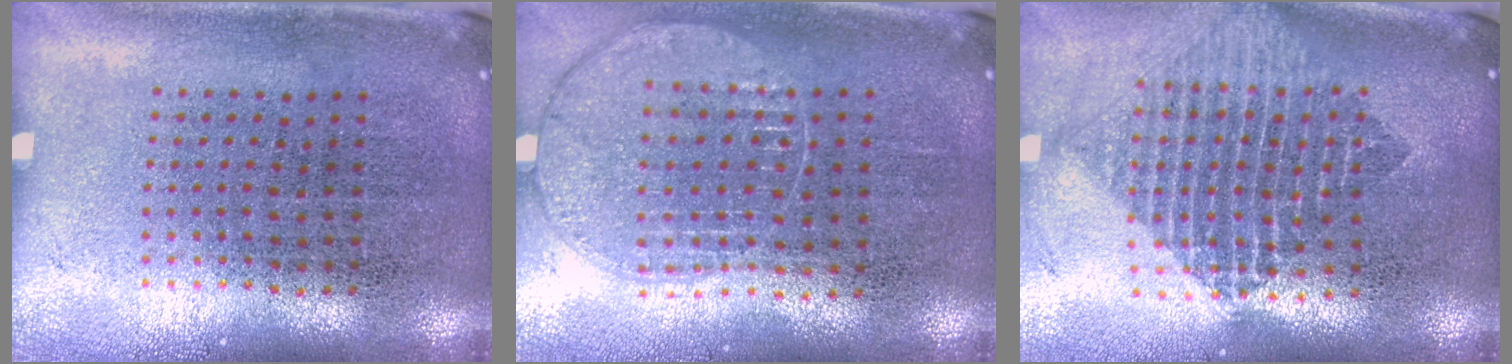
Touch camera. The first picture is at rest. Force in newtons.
{"total": 1.0, "press": 0.9, "slide": 0.2}
{"total": 2.0, "press": 1.7, "slide": 1.2}